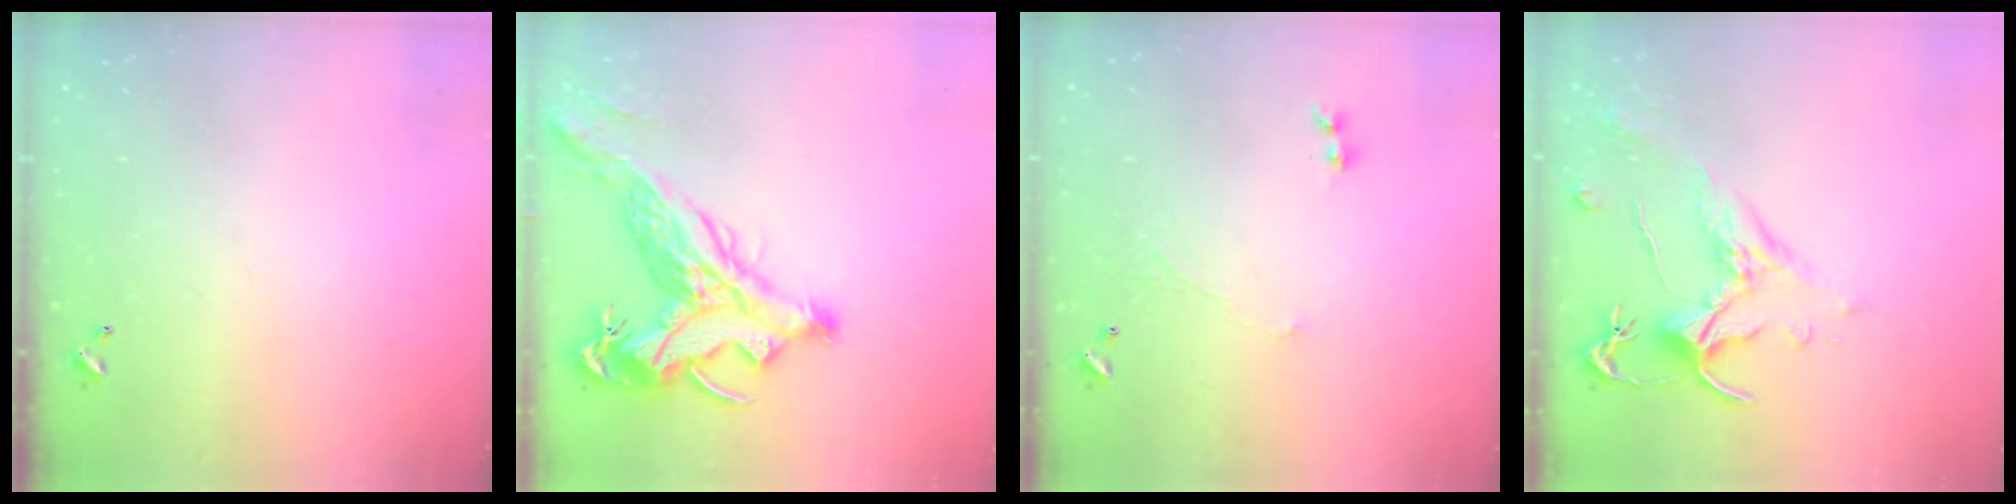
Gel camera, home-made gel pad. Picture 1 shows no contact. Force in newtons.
{"total": 9.2, "press": 8.8, "slide": 2.6}
{"total": 1.2, "press": 0.7, "slide": 1.0}
{"total": 1.8, "press": 1.2, "slide": 1.3}